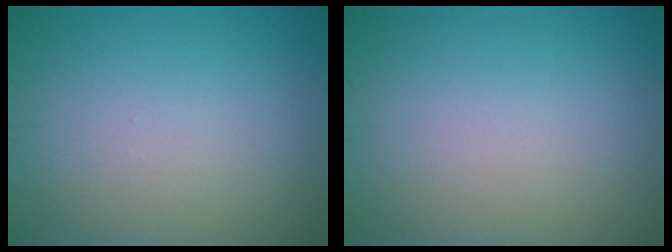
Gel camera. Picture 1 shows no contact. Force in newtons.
{"total": 0.0}